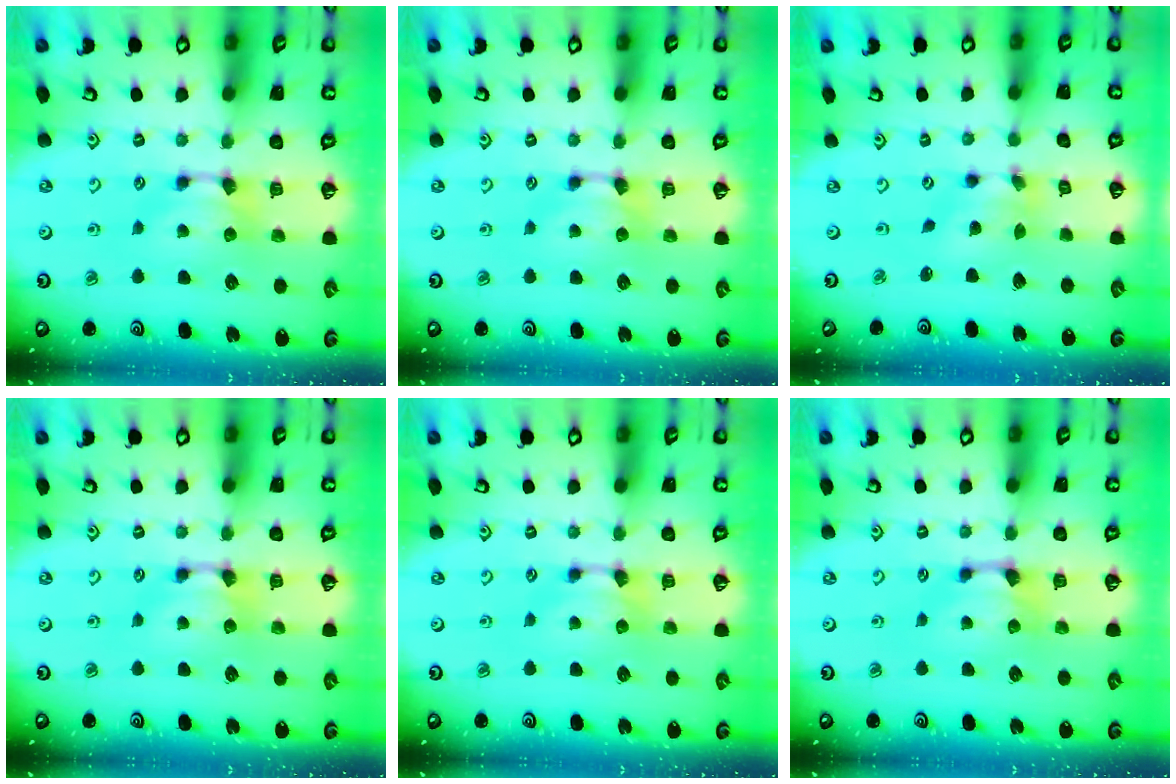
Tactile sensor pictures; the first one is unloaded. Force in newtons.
{"total": 0.0}
{"total": 4.3, "press": 3.9, "slide": 1.9}
{"total": 0.6, "press": 0.1, "slide": 0.6}
{"total": 0.0}
{"total": 0.7, "press": 0.1, "slide": 0.7}